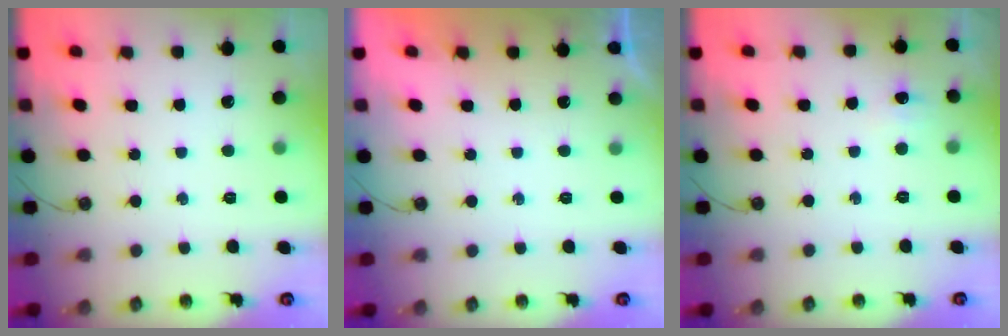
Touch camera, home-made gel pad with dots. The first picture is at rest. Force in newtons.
{"total": 0.0}
{"total": 3.6, "press": 3.6, "slide": 0.6}